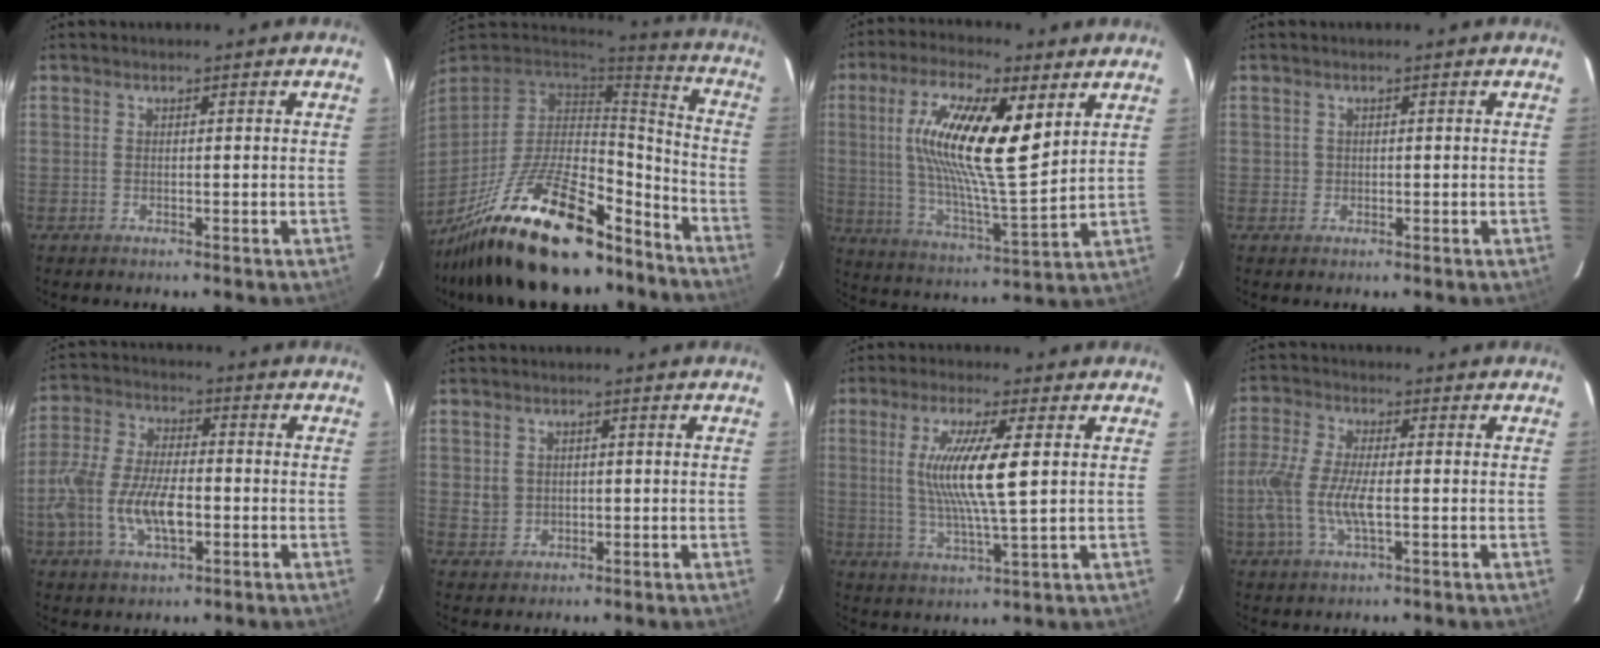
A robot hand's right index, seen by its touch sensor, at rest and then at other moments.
{"total": 28.8, "force": [-20.1, 10.8, 17.5], "torque": [-0.331, -0.015, -0.310]}
{"total": 18.7, "force": [6.1, 4.7, 17.0], "torque": [-0.310, 0.003, 0.107]}
{"total": 1.1, "force": [-0.1, 1.1, 0.1], "torque": [0.004, 0.003, 0.002]}
{"total": 13.5, "force": [-3.7, 6.5, 11.3], "torque": [-0.243, 0.003, -0.068]}
{"total": 3.6, "force": [0.2, 3.4, 1.1], "torque": [-0.021, 0.008, 0.011]}
{"total": 11.1, "force": [2.0, 1.0, 10.9], "torque": [-0.211, -0.008, 0.040]}
{"total": 10.3, "force": [-1.8, 3.9, 9.4], "torque": [-0.211, 0.000, -0.038]}